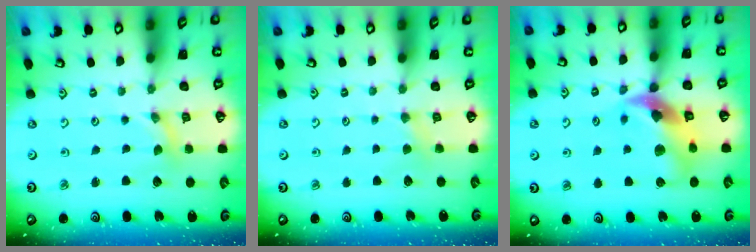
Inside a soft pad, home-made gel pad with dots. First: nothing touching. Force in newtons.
{"total": 2.7, "press": 2.6, "slide": 0.4}
{"total": 12.8, "press": 12.7, "slide": 1.6}